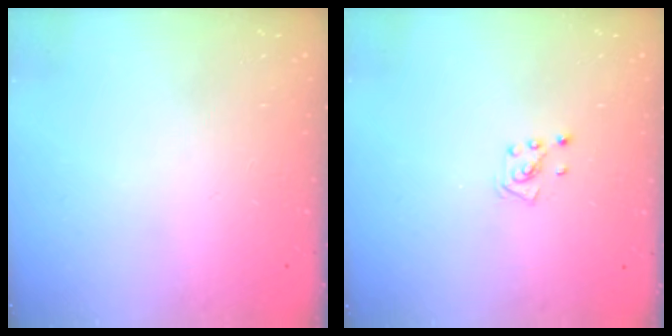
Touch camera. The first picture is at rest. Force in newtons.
{"total": 2.1, "press": 2.0, "slide": 0.3}